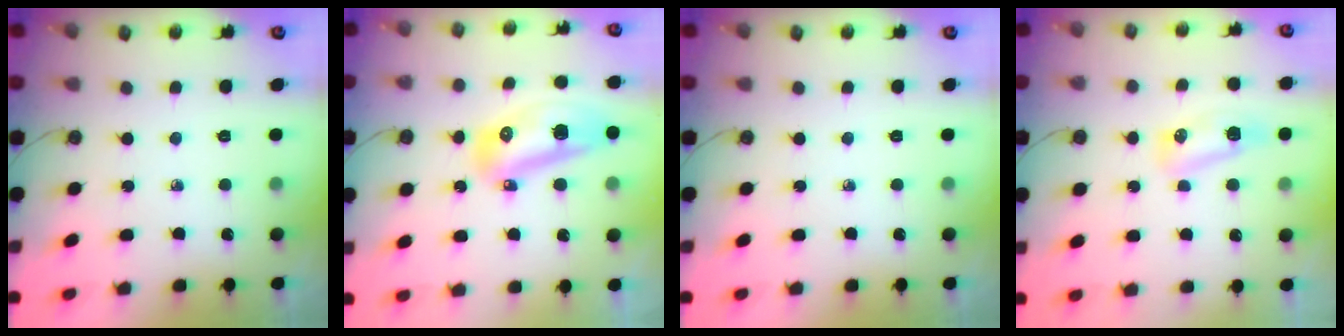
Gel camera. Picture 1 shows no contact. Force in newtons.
{"total": 12.6, "press": 12.5, "slide": 1.6}
{"total": 0.0}
{"total": 12.0, "press": 8.6, "slide": 8.3}